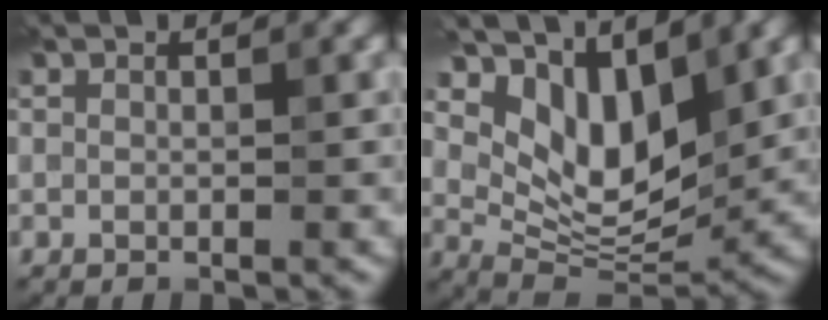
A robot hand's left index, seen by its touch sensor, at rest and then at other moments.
{"total": 7.4, "force": [4.2, 3.9, 4.7], "torque": [-0.086, -0.016, 0.075]}